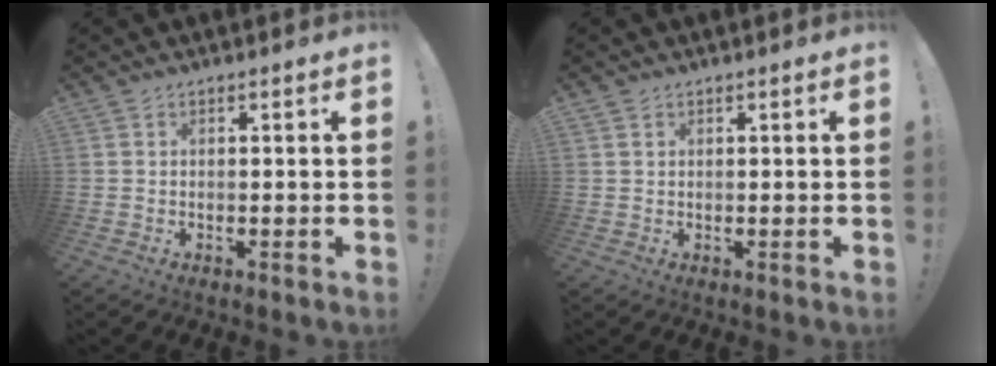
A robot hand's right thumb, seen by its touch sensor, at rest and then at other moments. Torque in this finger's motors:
{"motor_torque": [0.03, -0.05, 0.13, -0.25, 0.07]}